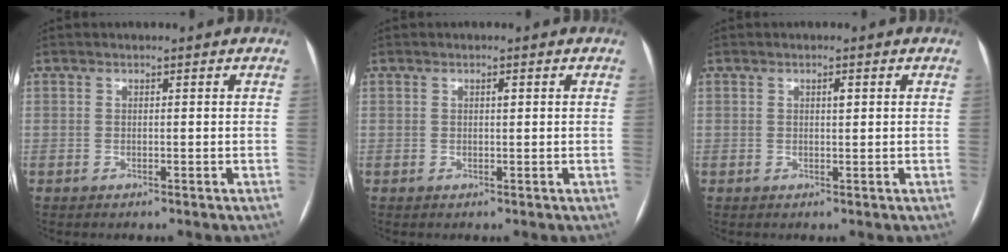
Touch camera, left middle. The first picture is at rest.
{"total": 0.8, "force": [0.3, 0.2, 0.8], "torque": [-0.013, 0.002, 0.003]}
{"total": 1.2, "force": [0.4, 0.3, 1.1], "torque": [-0.017, 0.001, 0.006]}